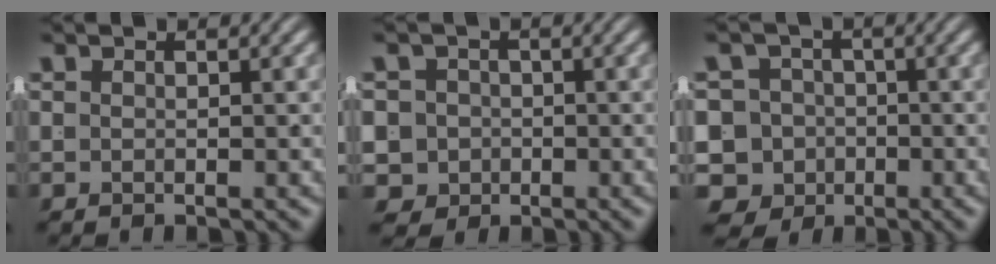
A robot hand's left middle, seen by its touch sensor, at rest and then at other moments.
{"total": 7.7, "force": [-2.1, 7.0, 2.5], "torque": [-0.070, -0.039, -0.028]}
{"total": 14.0, "force": [-4.8, 12.6, 3.7], "torque": [-0.108, -0.068, -0.078]}